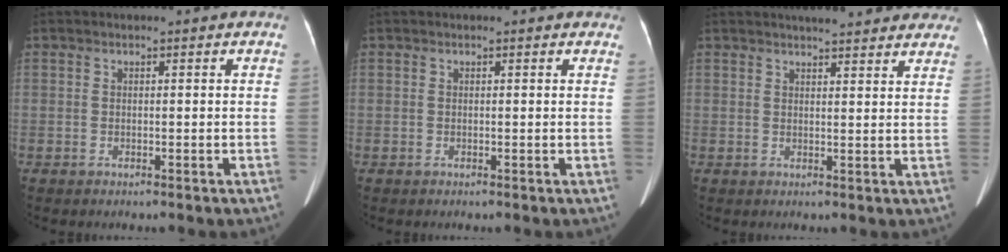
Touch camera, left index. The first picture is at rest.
{"total": 2.0, "force": [1.7, 0.6, 0.9], "torque": [-0.010, 0.010, 0.008]}
{"total": 14.0, "force": [12.5, 2.8, 5.7], "torque": [-0.054, 0.018, 0.138]}